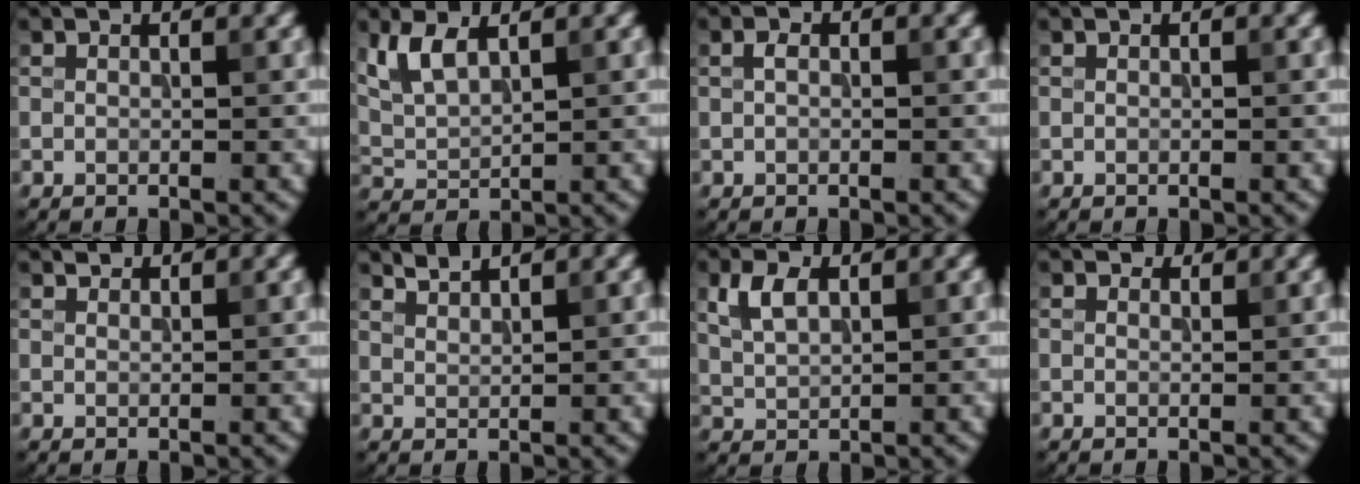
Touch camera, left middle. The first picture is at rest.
{"total": 3.7, "force": [2.0, 1.7, 2.7], "torque": [-0.068, 0.003, 0.045]}
{"total": 1.1, "force": [0.1, 0.7, 0.8], "torque": [-0.014, 0.003, -0.001]}
{"total": 0.0}
{"total": 0.7, "force": [0.7, 0.1, 0.0], "torque": [0.001, 0.000, 0.014]}
{"total": 1.5, "force": [1.5, 0.1, 0.4], "torque": [-0.004, 0.000, 0.030]}
{"total": 3.0, "force": [1.4, 1.6, 2.1], "torque": [-0.050, 0.004, 0.031]}
{"total": 1.5, "force": [1.4, 0.6, 0.3], "torque": [-0.011, -0.003, 0.013]}